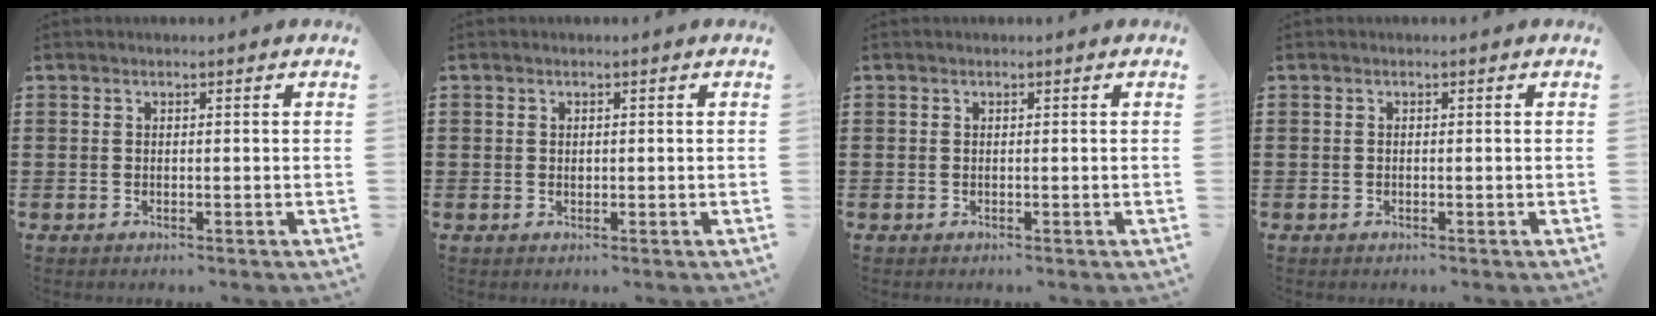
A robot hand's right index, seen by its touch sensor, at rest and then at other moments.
{"total": 0.6, "force": [0.1, 0.6, 0.2], "torque": [-0.006, 0.002, 0.003]}
{"total": 0.0}
{"total": 0.0}